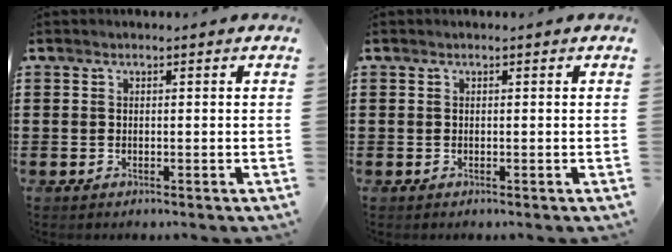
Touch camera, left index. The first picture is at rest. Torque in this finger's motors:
{"motor_torque": [0.00, 0.00, 0.00, 0.00]}